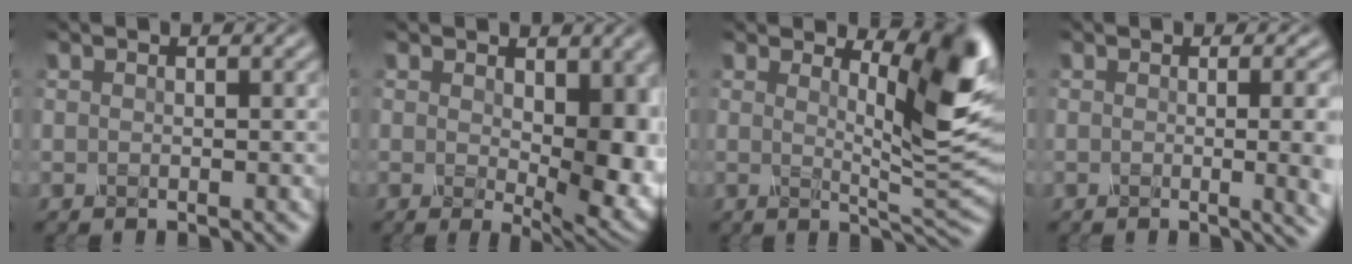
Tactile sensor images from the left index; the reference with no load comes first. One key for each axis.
{"total": 7.1, "fx": 0.0, "fy": 3.6, "fz": 6.1, "tx": -0.073, "ty": -0.009, "tz": 0.003}
{"total": 7.3, "fx": 2.9, "fy": 1.7, "fz": 6.5, "tx": -0.080, "ty": -0.006, "tz": 0.044}
{"total": 8.1, "fx": -0.4, "fy": 4.0, "fz": 7.0, "tx": -0.026, "ty": 0.003, "tz": -0.005}